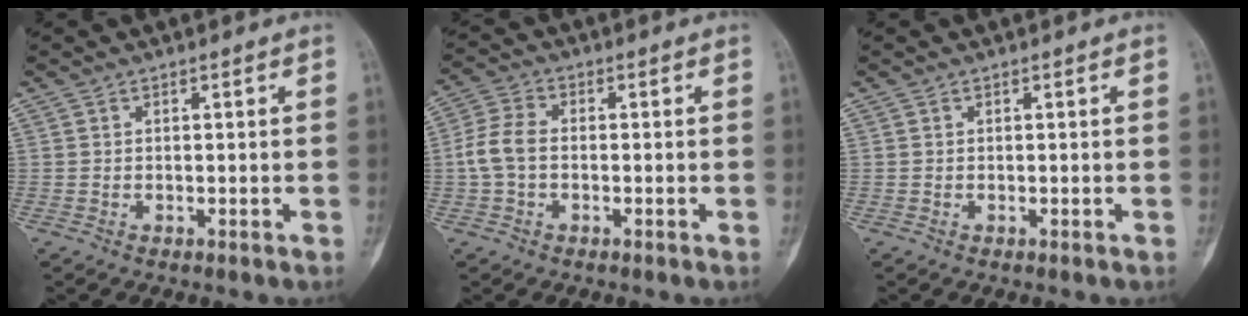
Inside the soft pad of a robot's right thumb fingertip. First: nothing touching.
{"total": 5.8, "force": [-0.7, 3.8, 4.3], "torque": [-0.095, 0.015, -0.022]}
{"total": 0.0}